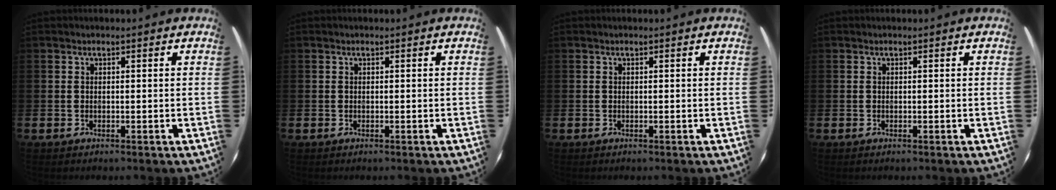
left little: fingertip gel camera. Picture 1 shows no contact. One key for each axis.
{"total": 0.0}
{"total": 0.0}
{"total": 0.0}